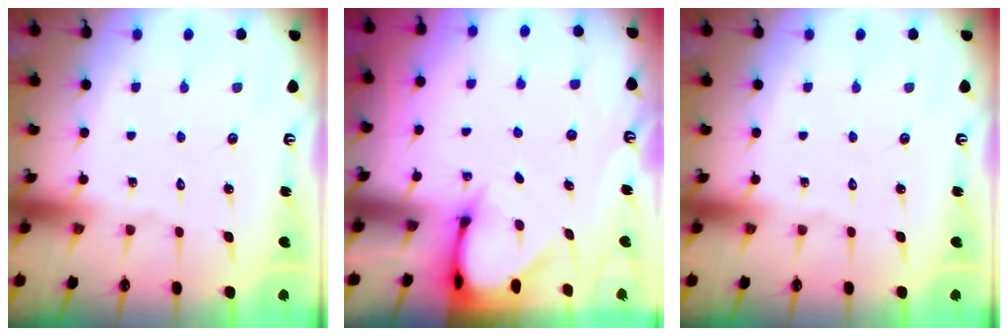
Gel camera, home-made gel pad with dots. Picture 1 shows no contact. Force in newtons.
{"total": 3.3, "press": 3.3, "slide": 0.1}
{"total": 0.0}